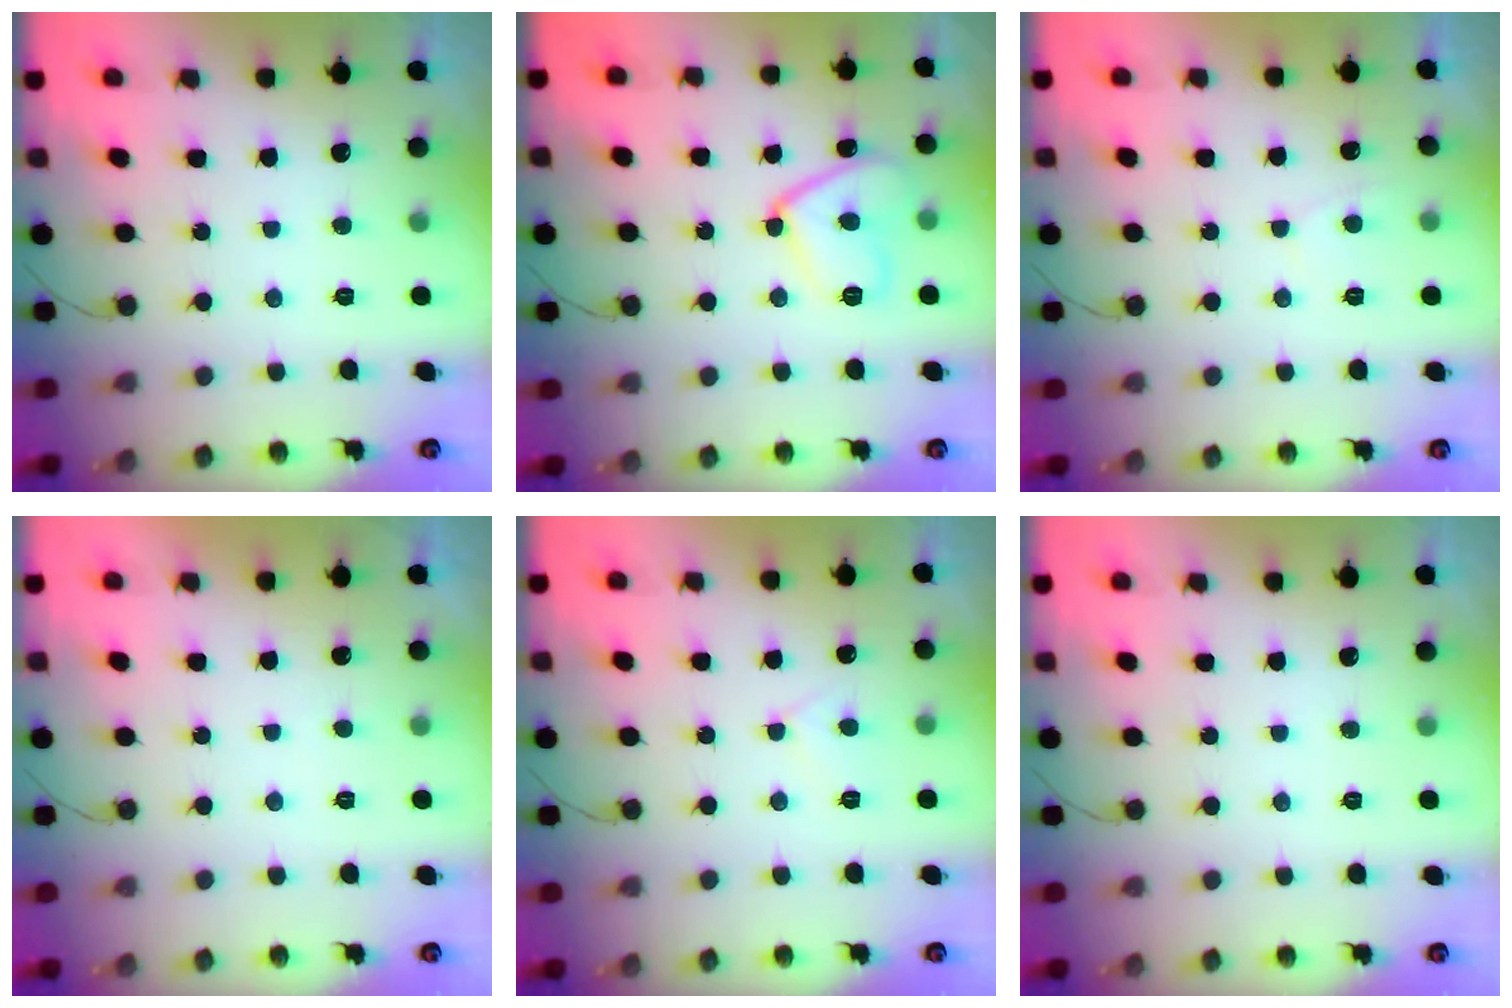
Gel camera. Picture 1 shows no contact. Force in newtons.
{"total": 10.7, "press": 10.7, "slide": 0.9}
{"total": 2.7, "press": 2.7, "slide": 0.3}
{"total": 0.8, "press": 0.7, "slide": 0.4}
{"total": 4.4, "press": 4.4, "slide": 0.6}
{"total": 0.0}